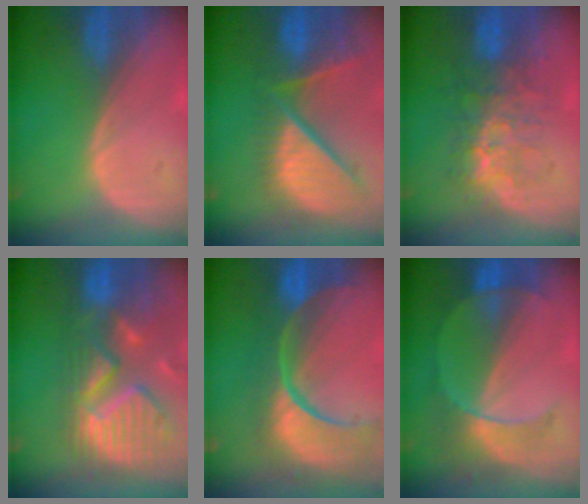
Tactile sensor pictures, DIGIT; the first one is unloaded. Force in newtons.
{"total": 13.2, "press": 11.0, "slide": 7.3}
{"total": 7.9, "press": 7.8, "slide": 1.5}
{"total": 13.9, "press": 11.7, "slide": 7.5}
{"total": 14.6, "press": 11.6, "slide": 8.9}
{"total": 7.6, "press": 6.8, "slide": 3.5}